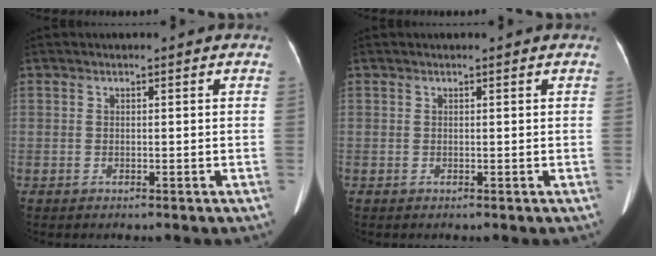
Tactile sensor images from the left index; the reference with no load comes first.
{"total": 0.8, "force": [0.7, 0.0, 0.3], "torque": [-0.007, 0.015, 0.013]}